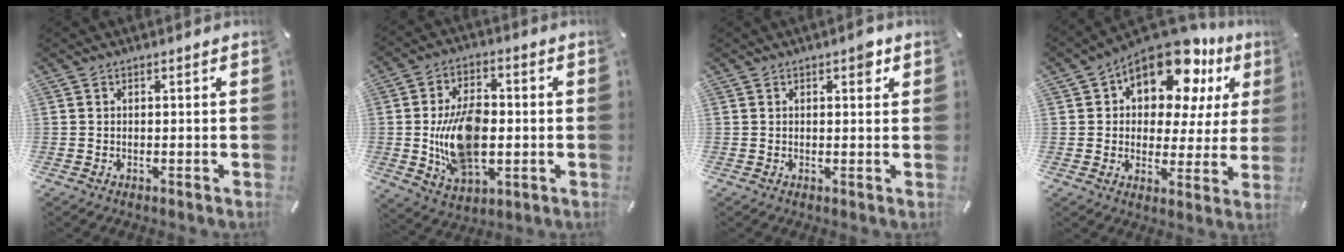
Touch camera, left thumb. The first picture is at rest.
{"total": 15.9, "force": [-1.2, 10.1, 12.2], "torque": [-0.230, -0.003, -0.019]}
{"total": 2.9, "force": [1.4, 1.4, 2.0], "torque": [-0.013, -0.006, 0.016]}
{"total": 15.8, "force": [10.9, 8.1, 8.2], "torque": [-0.125, -0.079, 0.188]}